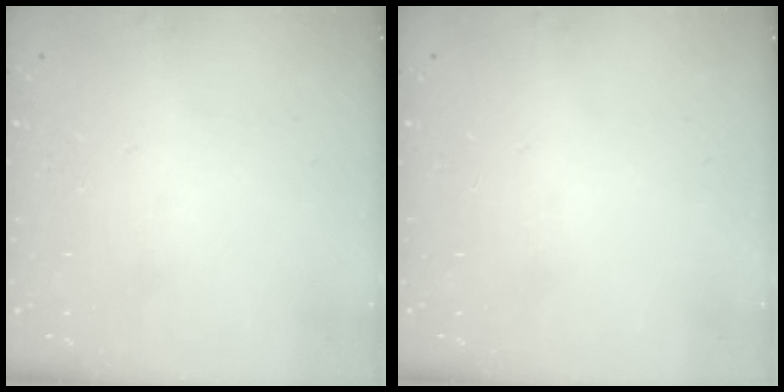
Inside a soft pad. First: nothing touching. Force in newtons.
{"total": 0.0}